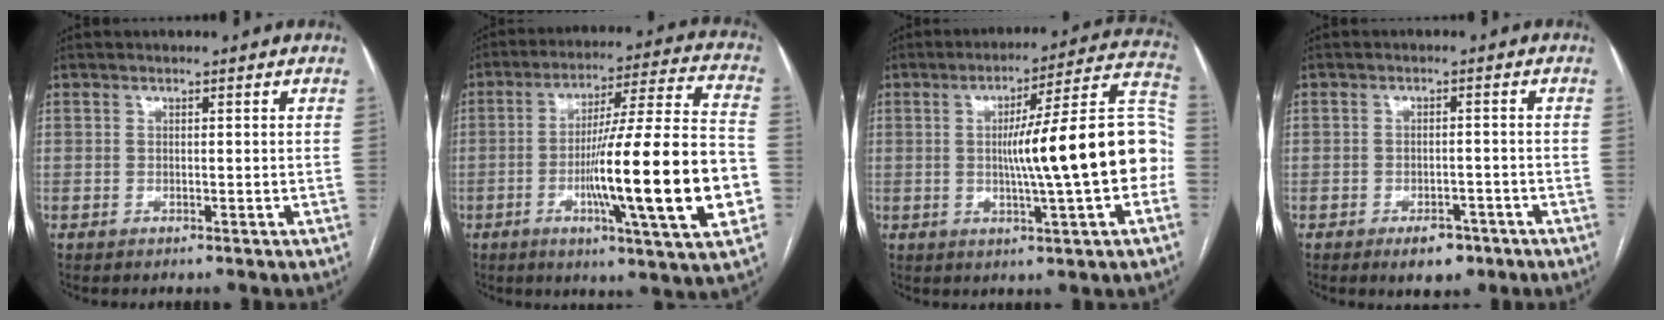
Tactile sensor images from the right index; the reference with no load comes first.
{"total": 22.7, "force": [-5.3, 0.2, 22.0], "torque": [-0.318, -0.005, -0.084]}
{"total": 18.0, "force": [-1.5, 0.5, 18.0], "torque": [-0.242, 0.031, -0.025]}
{"total": 4.4, "force": [-2.8, 2.3, 2.5], "torque": [-0.032, 0.002, -0.034]}